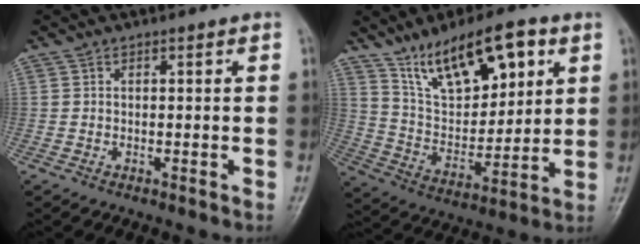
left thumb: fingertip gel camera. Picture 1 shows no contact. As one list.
[{"total": 17.3, "force": [9.5, 7.7, 12.2], "torque": [-0.159, -0.039, 0.175]}]